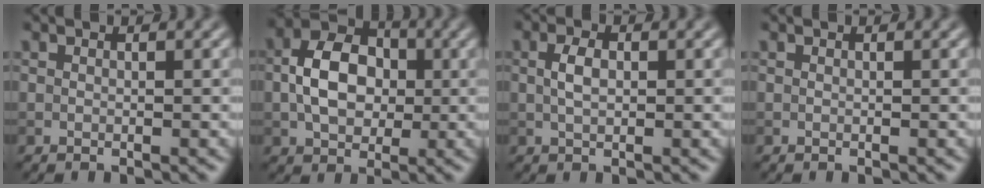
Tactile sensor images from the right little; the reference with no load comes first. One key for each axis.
{"total": 6.2, "fx": -0.1, "fy": 4.5, "fz": 4.4, "tx": -0.078, "ty": 0.011, "tz": -0.004}
{"total": 2.0, "fx": 0.2, "fy": 1.1, "fz": 1.6, "tx": -0.037, "ty": 0.003, "tz": 0.003}
{"total": 0.0}